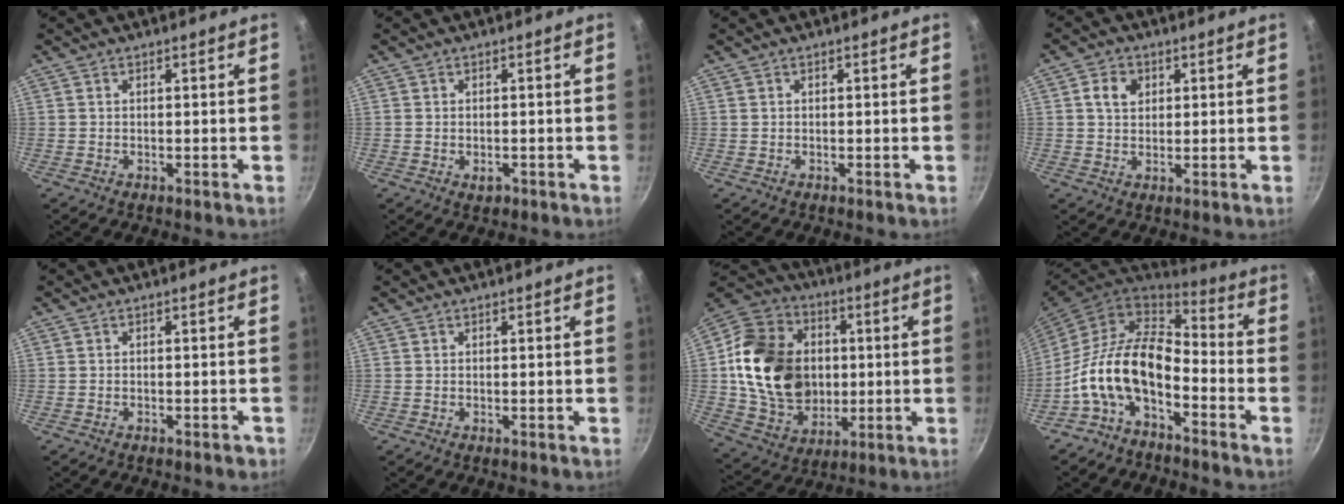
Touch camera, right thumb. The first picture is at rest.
{"total": 2.0, "force": [-0.7, 1.3, 1.2], "torque": [-0.017, 0.001, -0.010]}
{"total": 0.0}
{"total": 4.7, "force": [1.4, 3.6, 2.7], "torque": [-0.031, 0.003, 0.023]}
{"total": 1.4, "force": [-0.9, 0.7, 0.7], "torque": [-0.010, 0.015, -0.004]}
{"total": 0.0}
{"total": 22.5, "force": [1.3, 17.9, 13.6], "torque": [-0.215, 0.012, 0.030]}
{"total": 15.0, "force": [-5.1, 8.2, 11.4], "torque": [-0.204, 0.052, -0.110]}